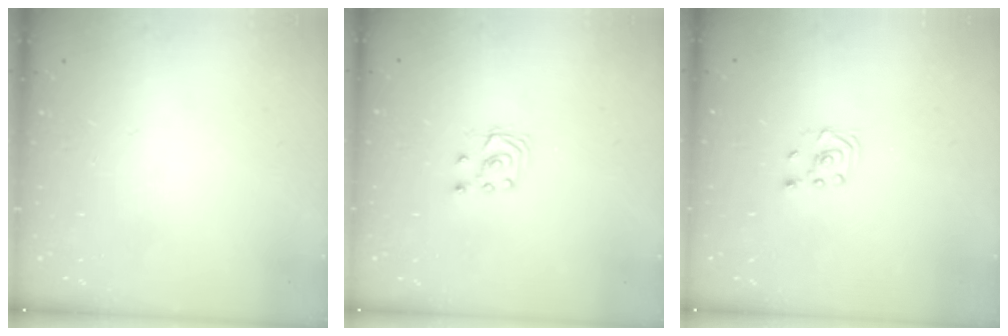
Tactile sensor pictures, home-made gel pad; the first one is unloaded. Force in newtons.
{"total": 3.5, "press": 3.5, "slide": 0.4}
{"total": 2.3, "press": 2.2, "slide": 0.7}